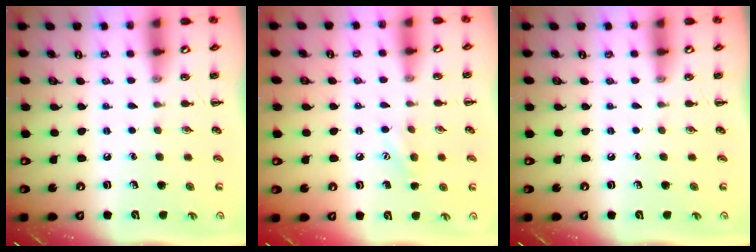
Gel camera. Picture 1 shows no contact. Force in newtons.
{"total": 7.5, "press": 7.3, "slide": 1.5}
{"total": 0.0}